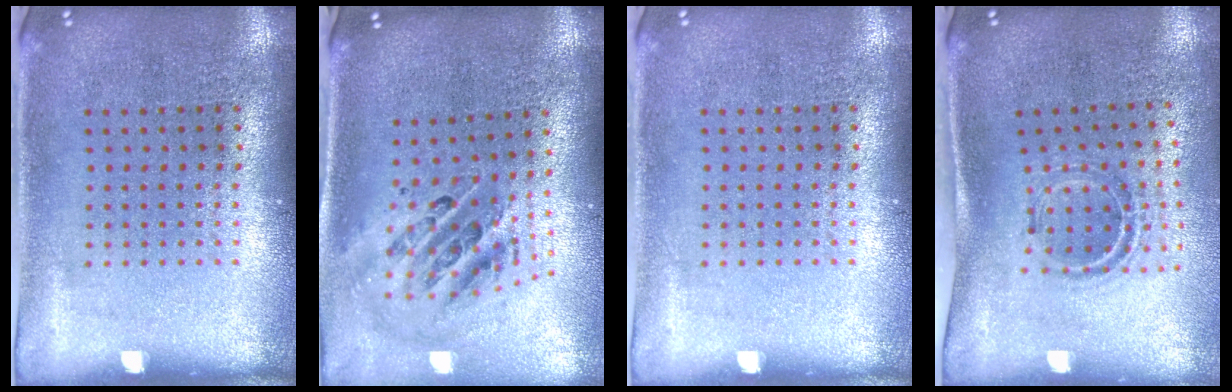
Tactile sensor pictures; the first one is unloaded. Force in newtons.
{"total": 1.6, "press": 1.4, "slide": 0.8}
{"total": 0.0}
{"total": 1.1, "press": 1.0, "slide": 0.4}